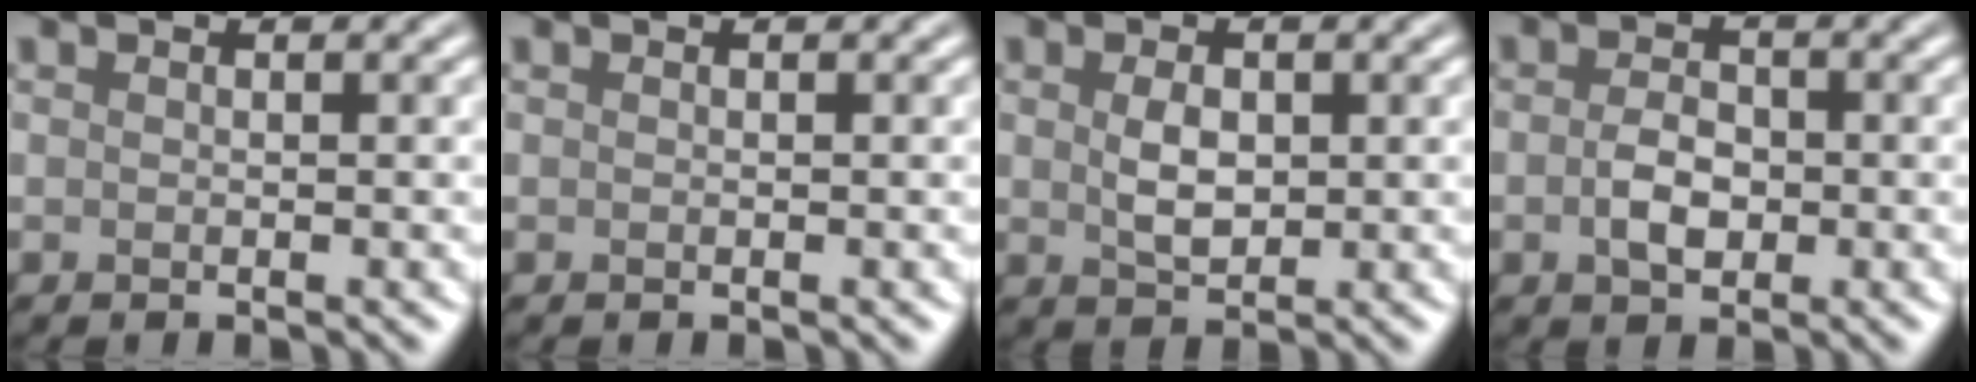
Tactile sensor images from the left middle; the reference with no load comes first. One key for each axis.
{"total": 0.0}
{"total": 2.7, "fx": 0.3, "fy": 1.7, "fz": 2.1, "tx": -0.044, "ty": -0.002, "tz": 0.009}
{"total": 2.8, "fx": -0.5, "fy": 1.9, "fz": 2.1, "tx": -0.040, "ty": -0.001, "tz": -0.012}